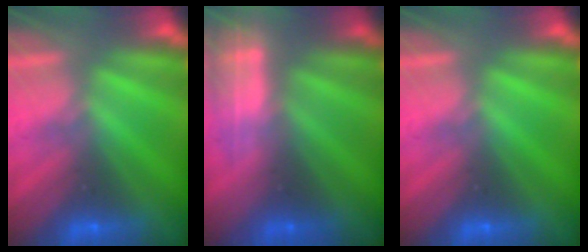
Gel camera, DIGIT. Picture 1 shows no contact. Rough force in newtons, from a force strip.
{"total": 2.4}
{"total": 0.0}